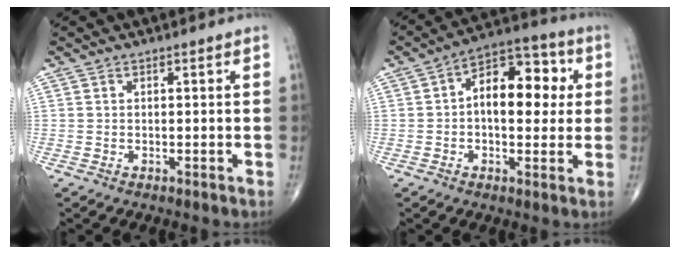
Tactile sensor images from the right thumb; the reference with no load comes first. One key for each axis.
{"total": 13.5, "fx": 1.5, "fy": 7.7, "fz": 10.9, "tx": -0.129, "ty": 0.027, "tz": 0.013}